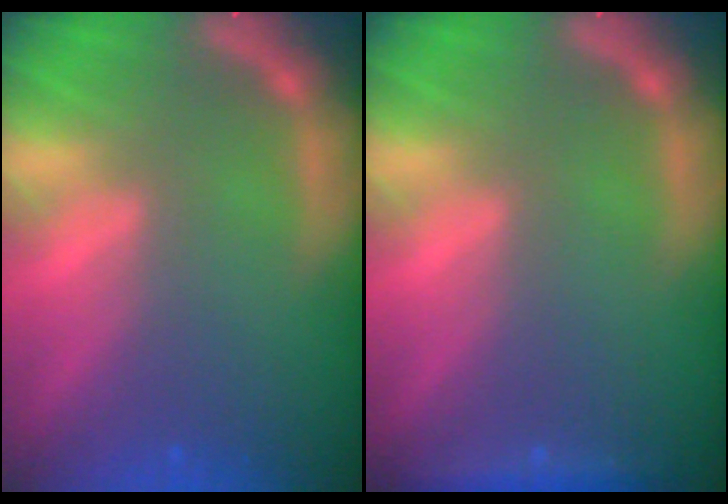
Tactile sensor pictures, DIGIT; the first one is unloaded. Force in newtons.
{"total": 1.9}